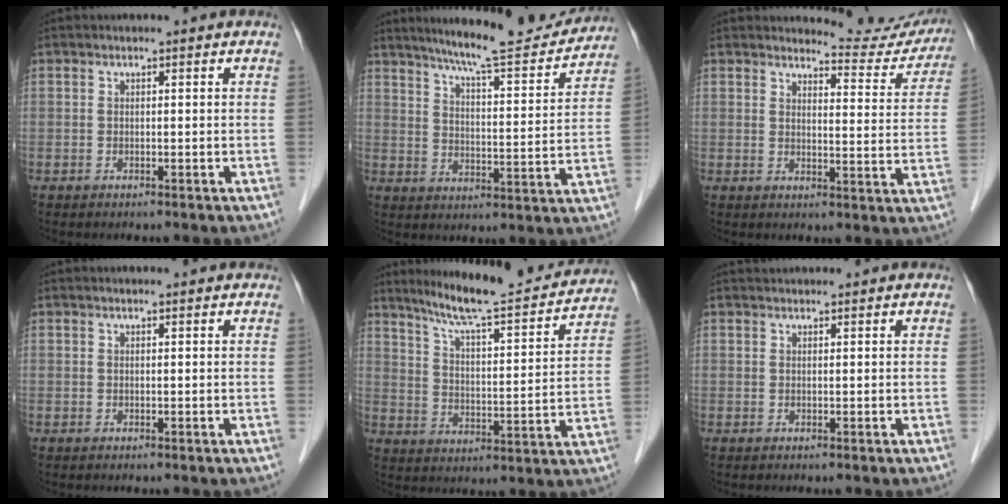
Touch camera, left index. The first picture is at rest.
{"total": 15.1, "force": [13.8, 1.0, 6.0], "torque": [-0.091, -0.019, 0.192]}
{"total": 10.0, "force": [9.9, 1.3, -0.1], "torque": [0.014, -0.052, 0.100]}
{"total": 1.3, "force": [1.2, 0.1, 0.5], "torque": [-0.011, 0.008, 0.013]}
{"total": 18.7, "force": [16.8, 1.5, 7.9], "torque": [-0.123, -0.020, 0.238]}
{"total": 2.1, "force": [2.1, 0.2, 0.4], "torque": [-0.009, 0.025, 0.032]}